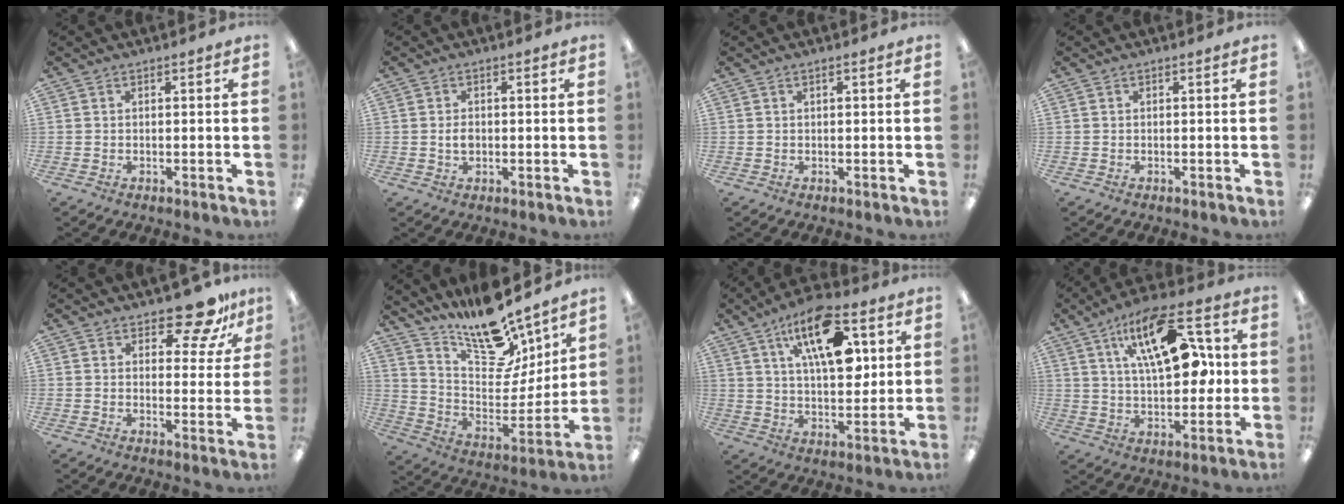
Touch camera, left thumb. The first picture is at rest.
{"total": 2.3, "force": [-0.1, 1.6, 1.6], "torque": [-0.022, 0.000, -0.004]}
{"total": 0.6, "force": [0.4, 0.2, 0.4], "torque": [-0.010, 0.002, 0.006]}
{"total": 0.0}
{"total": 10.3, "force": [7.9, 4.3, 5.0], "torque": [-0.050, -0.054, 0.136]}
{"total": 18.4, "force": [15.9, 5.9, 7.2], "torque": [-0.134, -0.128, 0.280]}
{"total": 17.9, "force": [8.3, 8.4, 13.5], "torque": [-0.208, -0.019, 0.138]}
{"total": 20.7, "force": [7.7, 10.0, 16.4], "torque": [-0.265, -0.016, 0.123]}